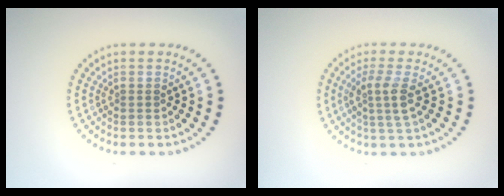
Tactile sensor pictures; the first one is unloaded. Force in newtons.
{"total": 2.5, "press": 2.1, "slide": 1.5}